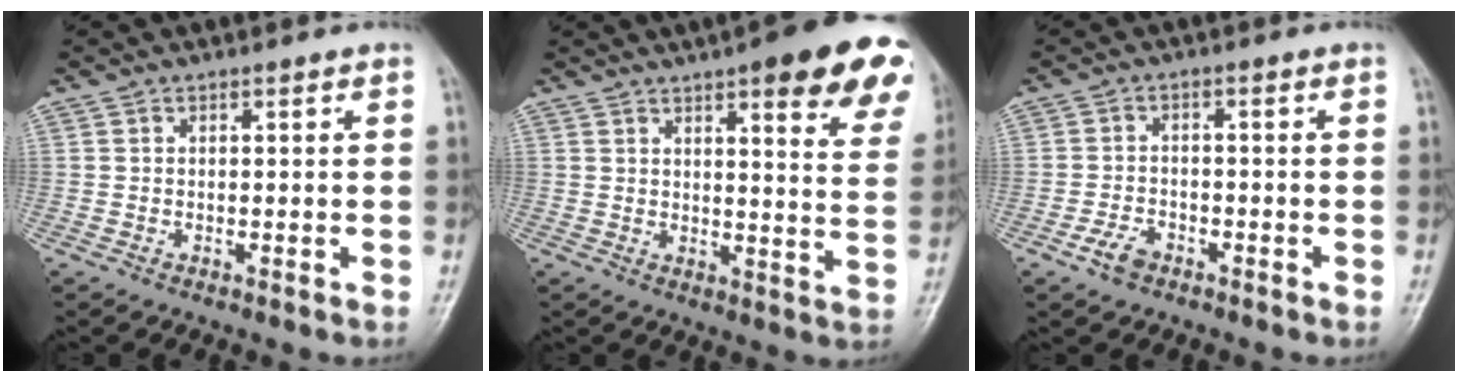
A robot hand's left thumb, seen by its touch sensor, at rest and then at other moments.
{"total": 19.2, "force": [11.4, 5.3, 14.5], "torque": [-0.147, -0.036, 0.125]}
{"total": 3.8, "force": [-2.4, 2.3, 1.9], "torque": [-0.033, 0.013, -0.044]}